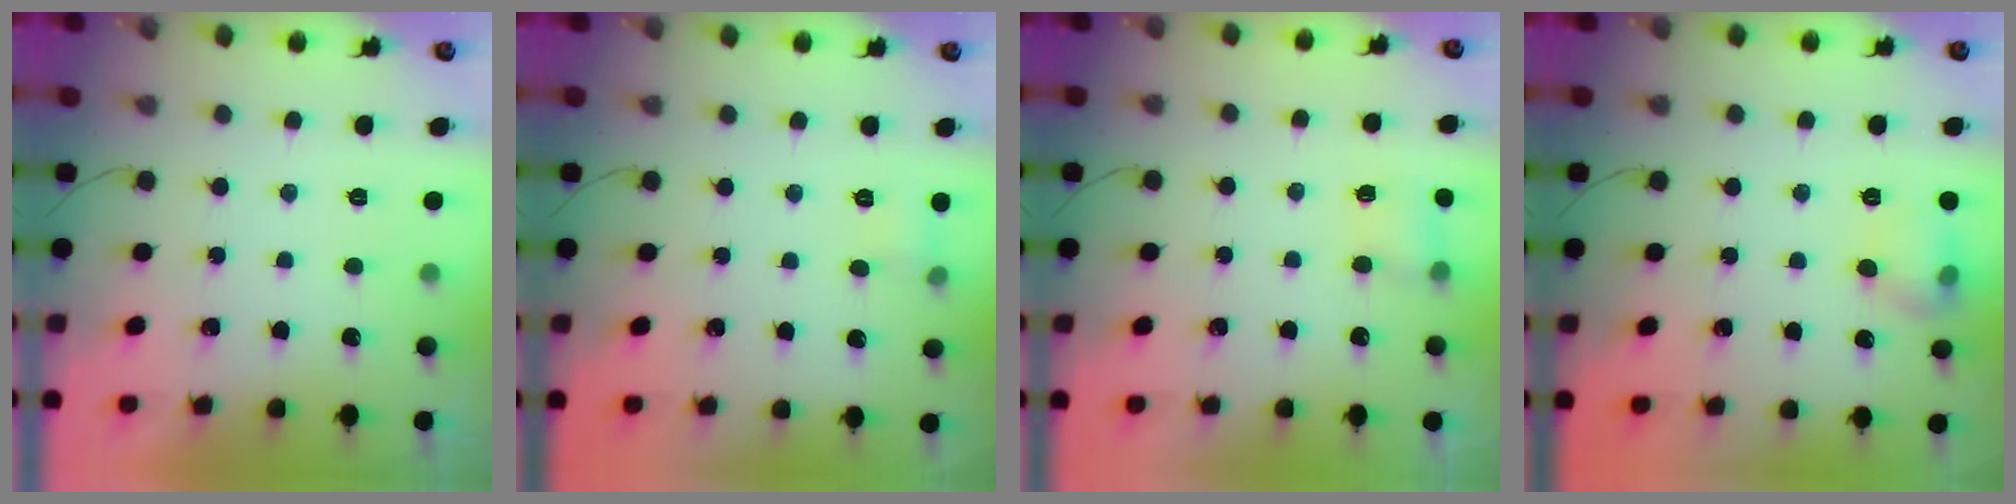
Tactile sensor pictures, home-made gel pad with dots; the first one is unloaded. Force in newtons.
{"total": 4.4, "press": 4.2, "slide": 1.3}
{"total": 4.3, "press": 4.2, "slide": 1.2}
{"total": 7.8, "press": 7.7, "slide": 0.8}